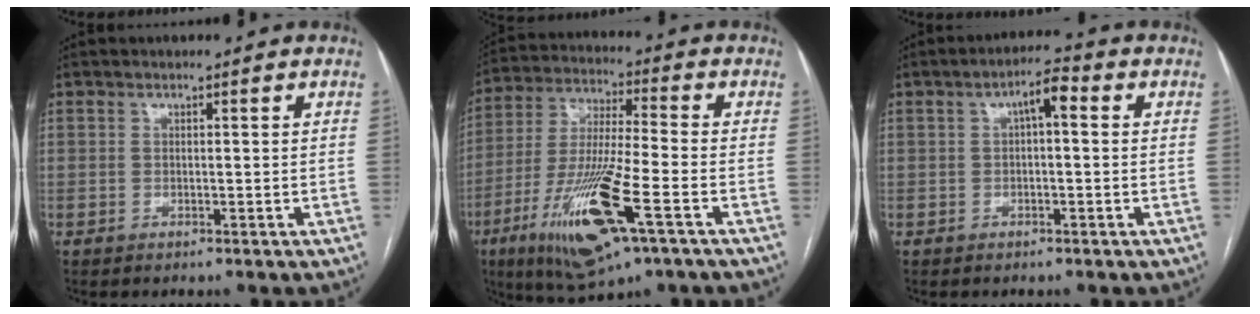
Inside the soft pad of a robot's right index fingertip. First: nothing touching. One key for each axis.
{"total": 18.0, "fx": -7.8, "fy": 2.2, "fz": 16.1, "tx": -0.337, "ty": -0.036, "tz": -0.138}
{"total": 4.2, "fx": 0.9, "fy": 1.2, "fz": 3.9, "tx": -0.066, "ty": 0.020, "tz": 0.012}